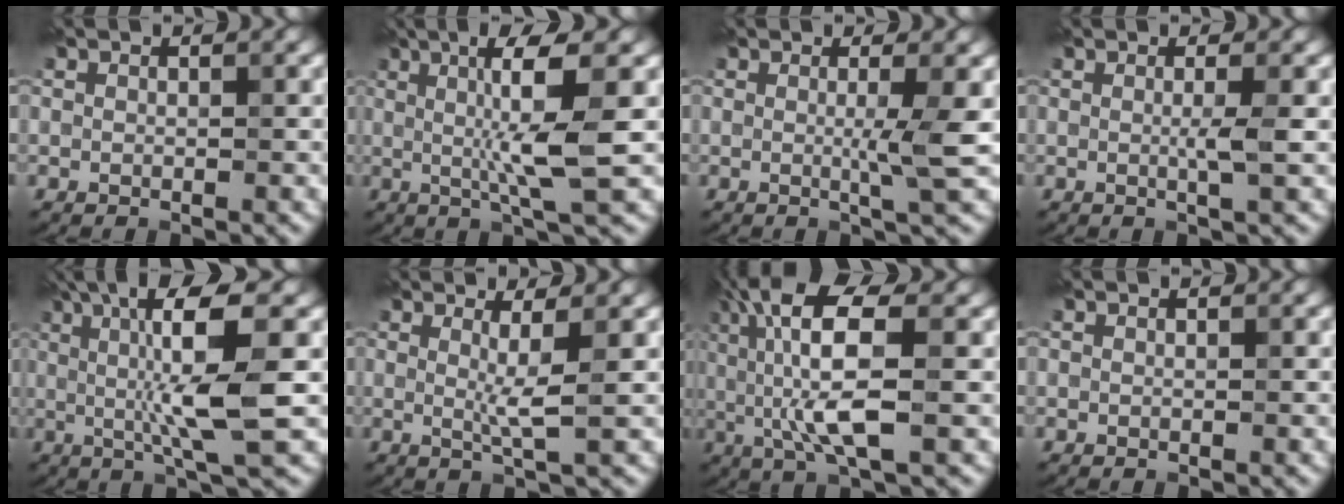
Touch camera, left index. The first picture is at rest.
{"total": 7.4, "force": [0.9, 1.0, 7.2], "torque": [-0.117, 0.001, 0.016]}
{"total": 3.2, "force": [0.0, 0.4, 3.2], "torque": [-0.049, -0.008, -0.006]}
{"total": 1.8, "force": [0.0, 0.2, 1.8], "torque": [-0.031, -0.003, -0.004]}
{"total": 10.1, "force": [1.6, 1.7, 9.8], "torque": [-0.151, 0.001, 0.030]}
{"total": 2.7, "force": [0.5, 0.4, 2.6], "torque": [-0.045, -0.008, 0.006]}
{"total": 8.5, "force": [0.9, 2.3, 8.1], "torque": [-0.162, 0.009, 0.013]}
{"total": 0.0}